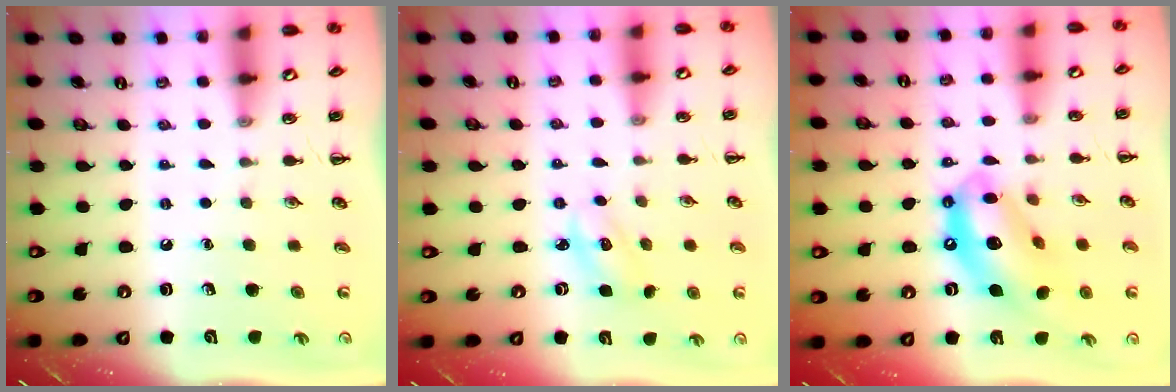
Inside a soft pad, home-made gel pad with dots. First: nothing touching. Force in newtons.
{"total": 2.6, "press": 2.5, "slide": 0.6}
{"total": 15.5, "press": 14.9, "slide": 3.9}